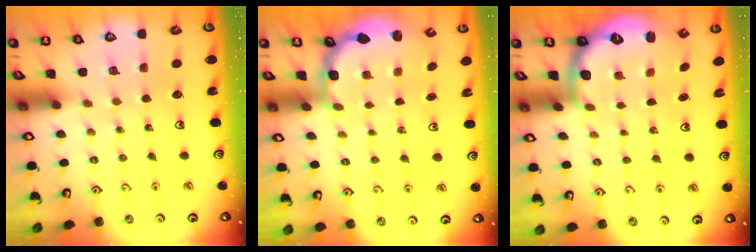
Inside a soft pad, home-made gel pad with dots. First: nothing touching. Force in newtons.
{"total": 2.8, "press": 2.5, "slide": 1.4}
{"total": 2.5, "press": 2.0, "slide": 1.5}